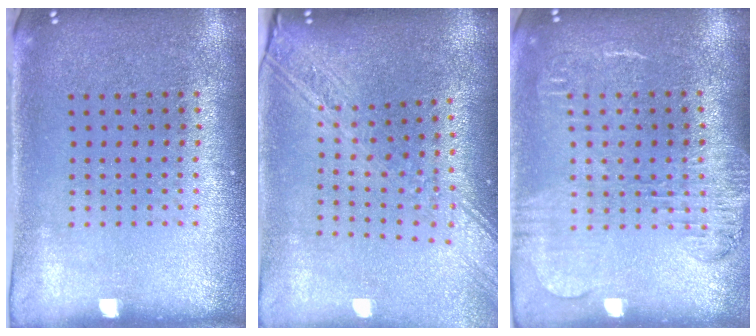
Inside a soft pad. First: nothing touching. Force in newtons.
{"total": 2.6, "press": 2.1, "slide": 1.6}
{"total": 1.7, "press": 1.5, "slide": 0.8}